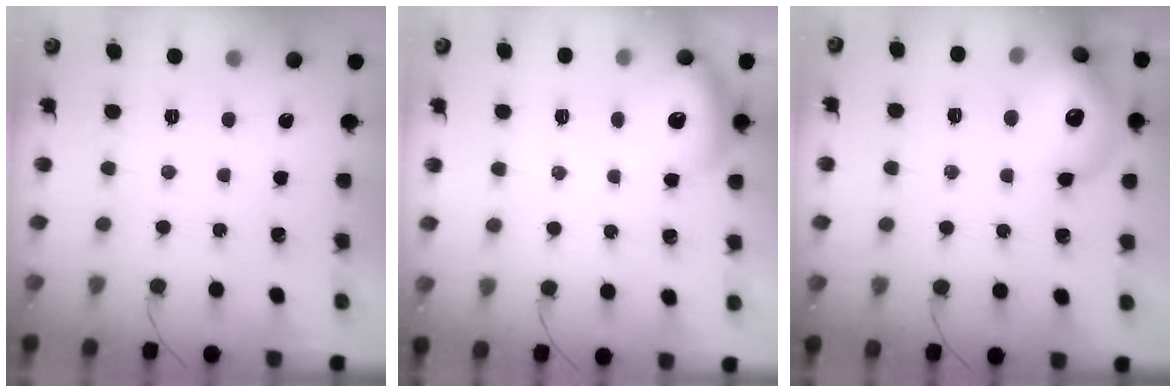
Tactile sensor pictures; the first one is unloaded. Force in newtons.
{"total": 13.0, "press": 11.7, "slide": 5.5}
{"total": 16.0, "press": 15.9, "slide": 1.8}